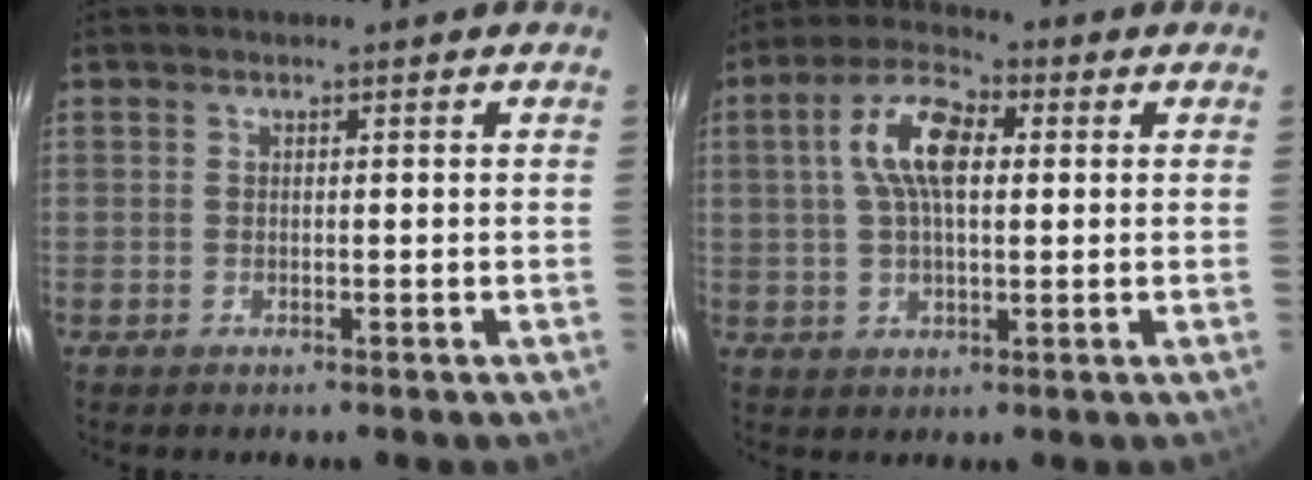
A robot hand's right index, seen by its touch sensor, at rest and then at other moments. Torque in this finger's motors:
{"motor_torque": [1.32, 0.10, 0.36, 0.17]}